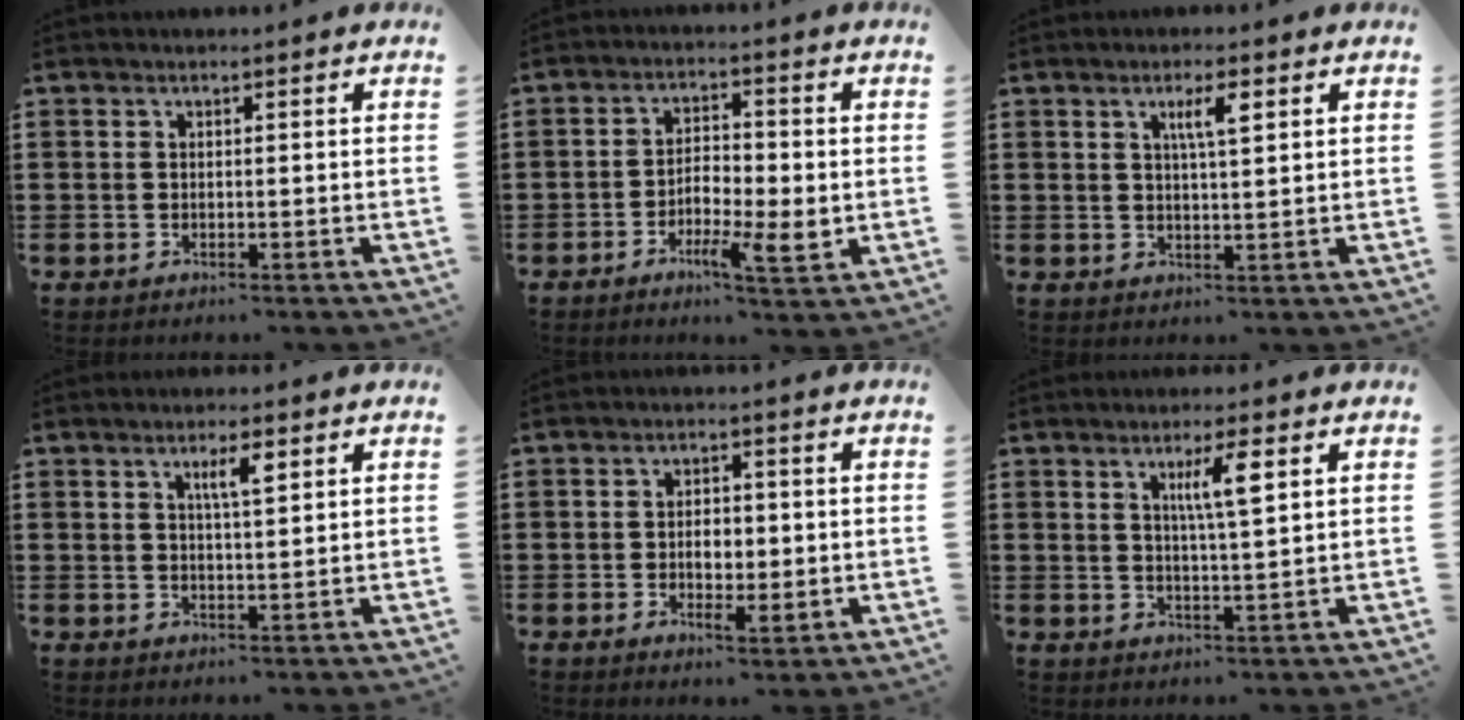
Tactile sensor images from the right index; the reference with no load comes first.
{"total": 5.6, "force": [-1.9, 2.1, 4.8], "torque": [-0.087, 0.001, -0.034]}
{"total": 3.9, "force": [1.7, 0.8, 3.4], "torque": [-0.064, 0.004, 0.024]}
{"total": 3.5, "force": [1.7, 0.7, 3.0], "torque": [-0.055, 0.002, 0.026]}
{"total": 3.7, "force": [-0.2, 2.1, 3.1], "torque": [-0.045, 0.000, -0.009]}
{"total": 5.0, "force": [2.2, 0.6, 4.5], "torque": [-0.087, 0.003, 0.031]}